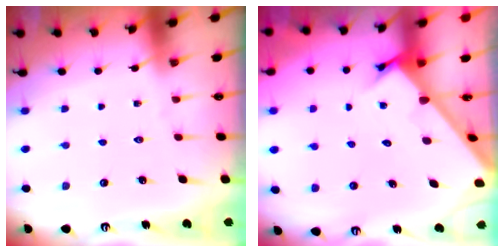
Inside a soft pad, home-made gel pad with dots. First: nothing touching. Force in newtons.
{"total": 2.7, "press": 2.7, "slide": 0.2}